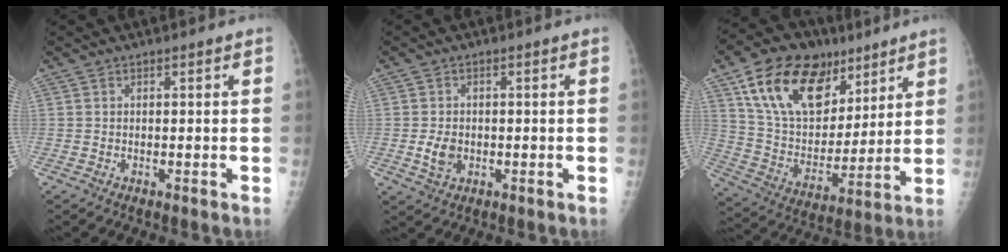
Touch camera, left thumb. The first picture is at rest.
{"total": 3.8, "force": [-0.5, 2.8, 2.5], "torque": [-0.042, -0.002, -0.005]}
{"total": 22.7, "force": [12.4, 13.9, 13.1], "torque": [-0.196, -0.030, 0.221]}